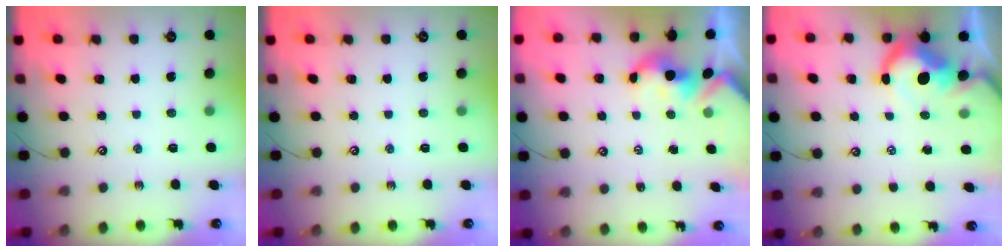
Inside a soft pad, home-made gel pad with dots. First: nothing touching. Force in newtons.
{"total": 0.0}
{"total": 2.1, "press": 2.1, "slide": 0.2}
{"total": 8.3, "press": 8.1, "slide": 1.6}